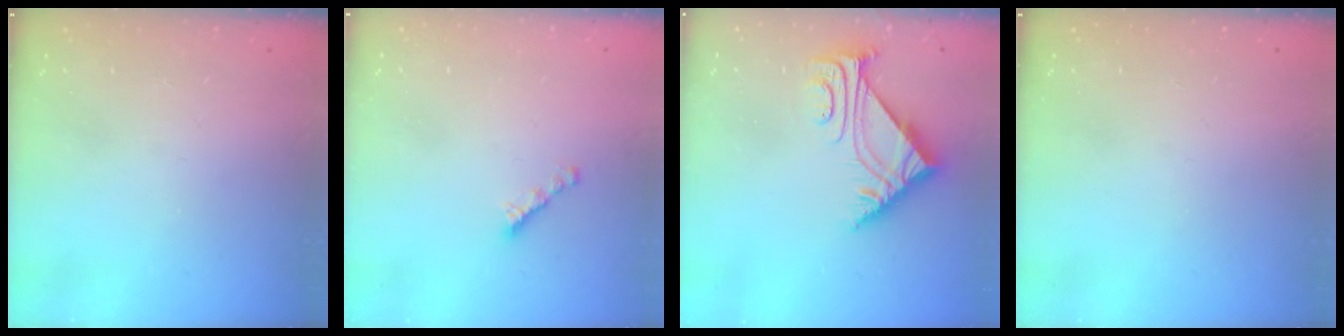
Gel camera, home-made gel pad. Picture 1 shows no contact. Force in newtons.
{"total": 2.8, "press": 2.7, "slide": 0.7}
{"total": 5.8, "press": 5.8, "slide": 0.5}
{"total": 0.0}